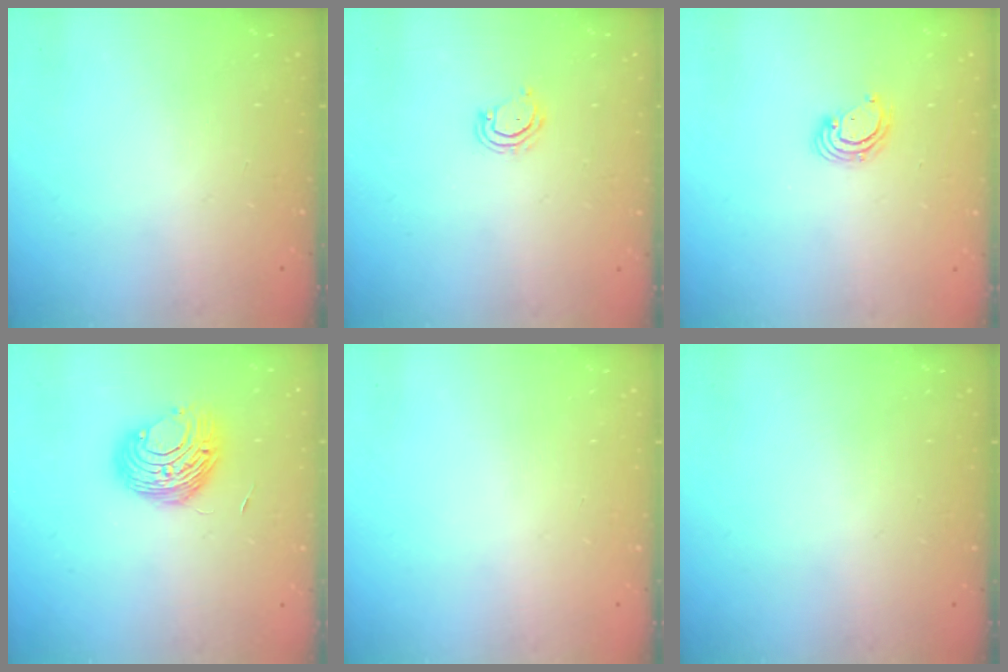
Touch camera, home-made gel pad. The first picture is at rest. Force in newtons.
{"total": 4.7, "press": 4.6, "slide": 0.4}
{"total": 4.0, "press": 3.9, "slide": 0.2}
{"total": 10.0, "press": 10.0, "slide": 0.5}
{"total": 0.0}
{"total": 0.0}